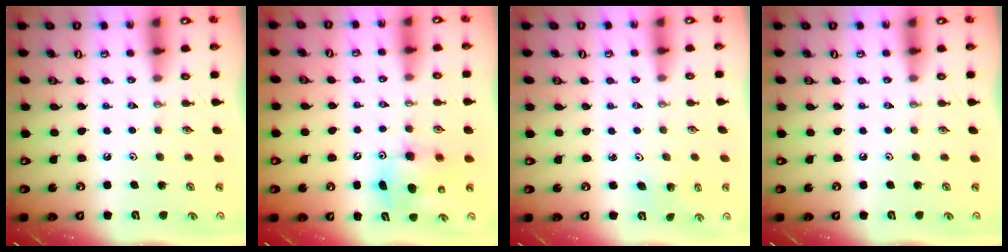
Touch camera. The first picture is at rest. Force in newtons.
{"total": 8.0, "press": 7.7, "slide": 2.1}
{"total": 1.4, "press": 1.4, "slide": 0.1}
{"total": 0.0}